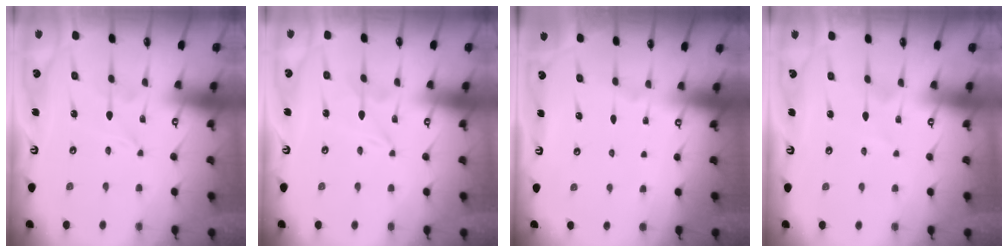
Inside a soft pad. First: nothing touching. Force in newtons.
{"total": 0.0}
{"total": 0.0}
{"total": 1.4, "press": 1.4, "slide": 0.3}